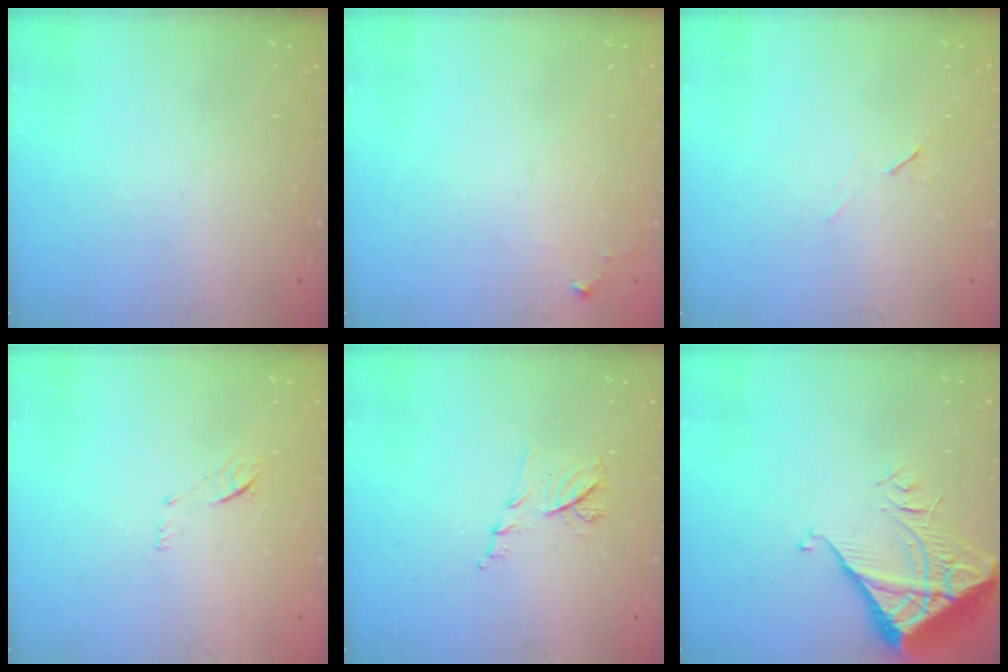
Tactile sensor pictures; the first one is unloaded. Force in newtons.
{"total": 4.9, "press": 4.9, "slide": 0.7}
{"total": 6.0, "press": 5.3, "slide": 2.8}
{"total": 6.2, "press": 6.1, "slide": 0.7}
{"total": 7.3, "press": 7.2, "slide": 0.9}
{"total": 7.5, "press": 7.4, "slide": 1.0}